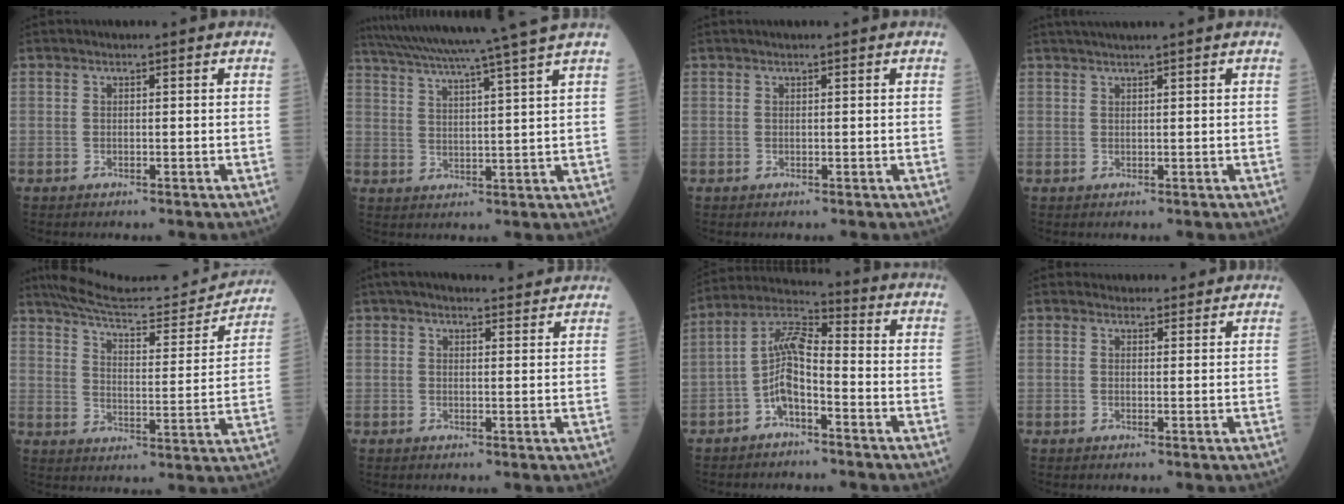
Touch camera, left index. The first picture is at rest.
{"total": 16.7, "force": [14.1, -2.6, 8.6], "torque": [-0.152, -0.011, 0.204]}
{"total": 0.7, "force": [0.6, -0.1, 0.3], "torque": [-0.007, 0.007, 0.014]}
{"total": 3.9, "force": [3.3, -0.8, 2.0], "torque": [-0.022, 0.025, 0.057]}
{"total": 19.8, "force": [18.9, 2.7, 5.3], "torque": [-0.076, -0.040, 0.254]}
{"total": 10.9, "force": [10.0, 1.7, 4.0], "torque": [-0.051, 0.024, 0.125]}
{"total": 6.9, "force": [-2.8, 2.0, 6.0], "torque": [-0.127, 0.020, -0.057]}
{"total": 4.8, "force": [4.5, 1.5, 0.5], "torque": [-0.002, 0.012, 0.055]}